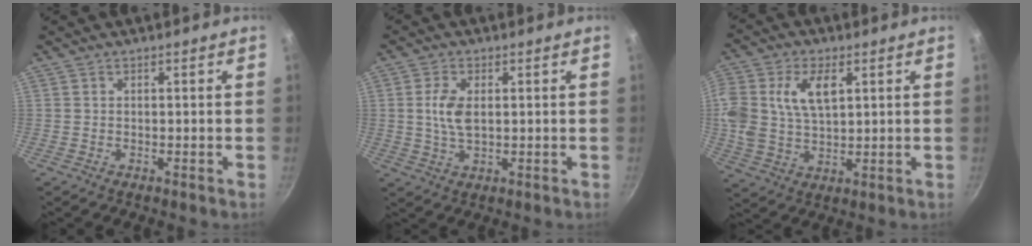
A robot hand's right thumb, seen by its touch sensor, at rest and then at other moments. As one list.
[{"total": 5.7, "force": [0.8, 2.9, 4.8], "torque": [-0.102, -0.003, 0.017]}, {"total": 13.1, "force": [3.6, 7.6, 10.0], "torque": [-0.210, 0.003, 0.073]}]